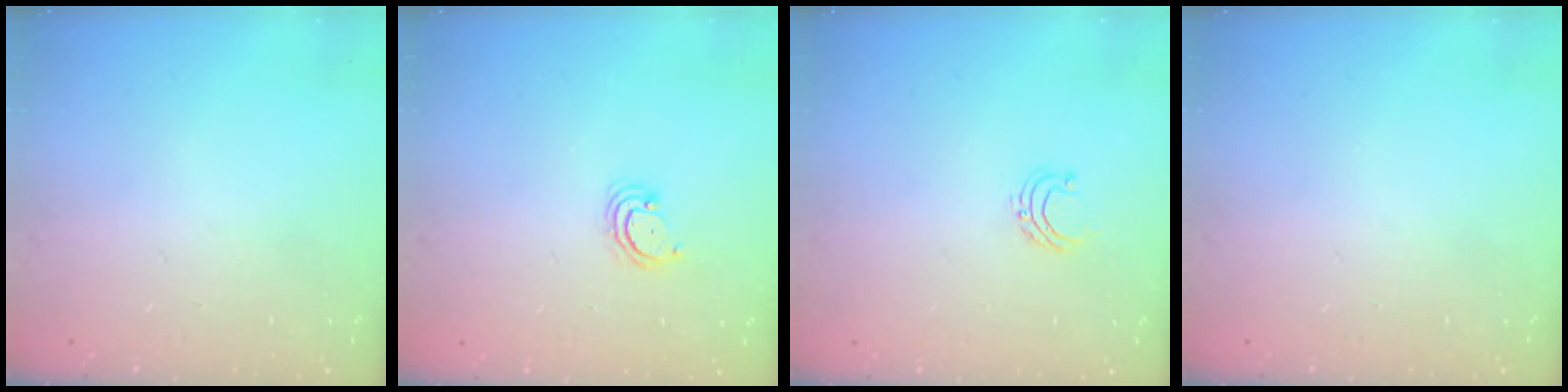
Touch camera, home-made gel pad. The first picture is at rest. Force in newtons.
{"total": 2.9, "press": 2.9, "slide": 0.3}
{"total": 4.6, "press": 4.6, "slide": 0.4}
{"total": 0.0}